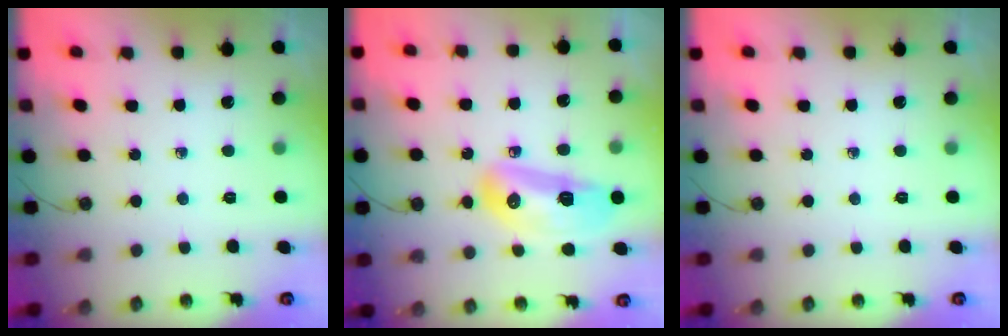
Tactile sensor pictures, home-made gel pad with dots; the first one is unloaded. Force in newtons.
{"total": 13.5, "press": 13.3, "slide": 2.4}
{"total": 0.0}